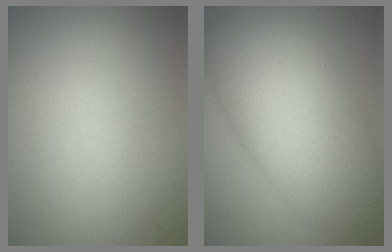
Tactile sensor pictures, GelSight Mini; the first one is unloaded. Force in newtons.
{"total": 10.4, "press": 10.4, "slide": 0.2}